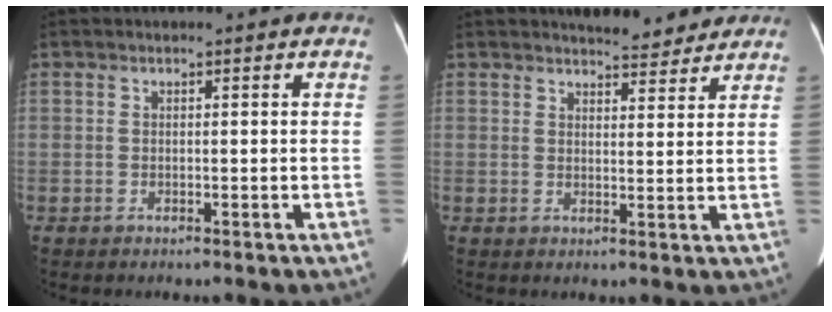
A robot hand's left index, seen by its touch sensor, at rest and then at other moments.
{"total": 5.8, "force": [5.5, 1.3, 1.2], "torque": [-0.018, 0.000, 0.066]}